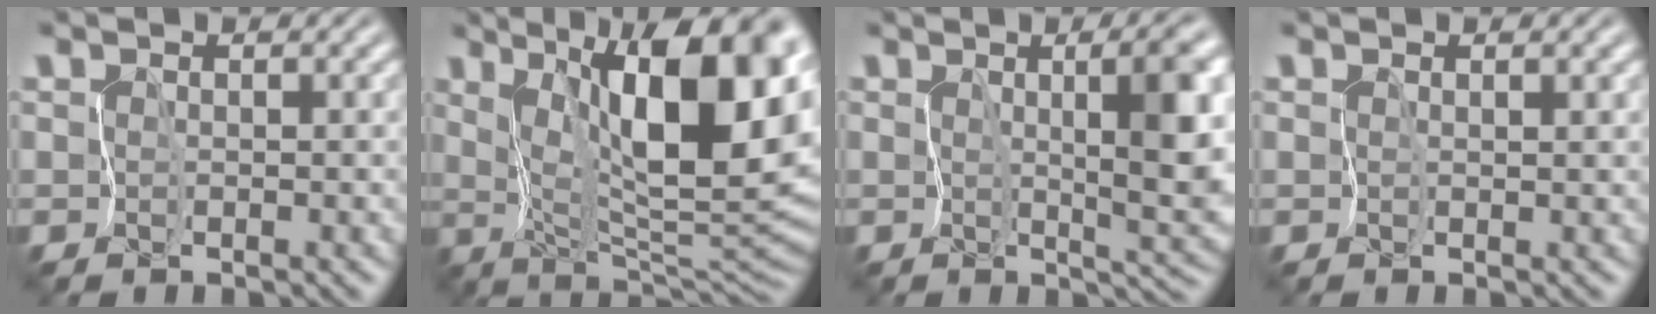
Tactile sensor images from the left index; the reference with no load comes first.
{"total": 15.0, "force": [5.2, 5.4, 12.9], "torque": [-0.169, 0.002, 0.082]}
{"total": 8.7, "force": [1.7, 2.6, 8.2], "torque": [-0.112, -0.001, 0.027]}
{"total": 0.8, "force": [0.5, 0.1, 0.6], "torque": [-0.010, -0.003, 0.012]}